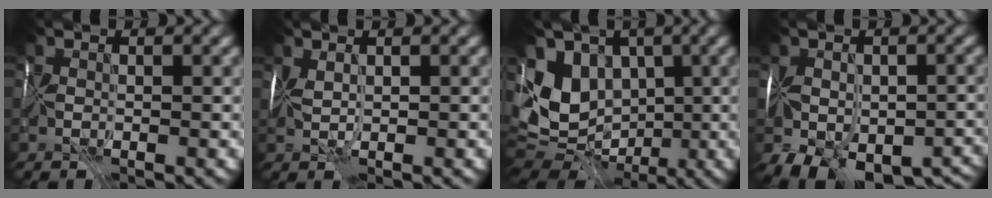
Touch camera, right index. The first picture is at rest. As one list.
[{"total": 2.1, "force": [0.4, 0.7, 2.0], "torque": [-0.038, 0.006, 0.008]}, {"total": 10.7, "force": [1.0, 8.5, 6.4], "torque": [-0.141, 0.009, 0.013]}, {"total": 11.4, "force": [-5.8, 7.3, 6.6], "torque": [-0.106, -0.041, -0.079]}]